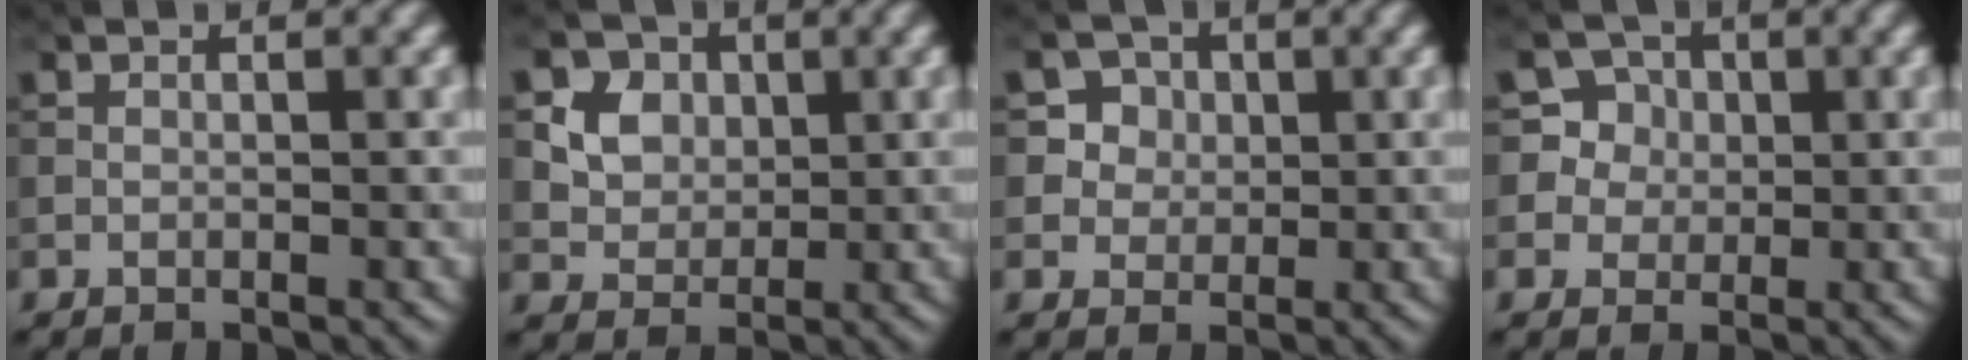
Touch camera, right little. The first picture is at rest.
{"total": 7.0, "force": [2.7, 5.7, 3.0], "torque": [-0.067, 0.021, 0.049]}
{"total": 3.7, "force": [1.4, 3.3, 1.1], "torque": [-0.025, 0.000, 0.037]}
{"total": 4.7, "force": [1.4, 4.4, 1.0], "torque": [-0.018, 0.013, 0.028]}